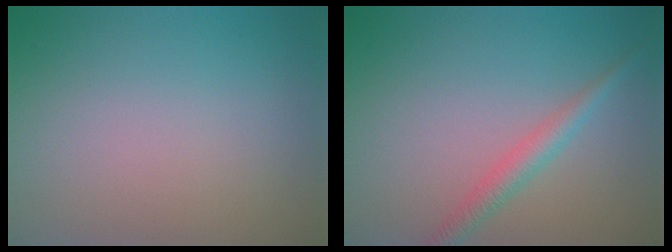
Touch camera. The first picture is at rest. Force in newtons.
{"total": 2.2, "press": 2.2, "slide": 0.1}